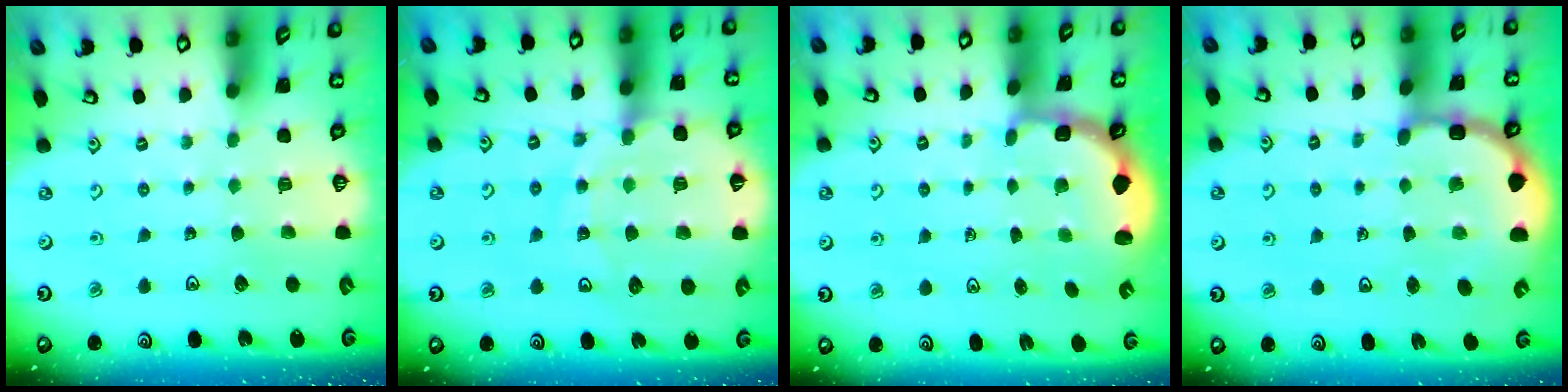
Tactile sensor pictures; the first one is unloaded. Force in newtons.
{"total": 12.3, "press": 12.2, "slide": 1.7}
{"total": 2.7, "press": 2.1, "slide": 1.7}
{"total": 5.0, "press": 4.8, "slide": 1.3}